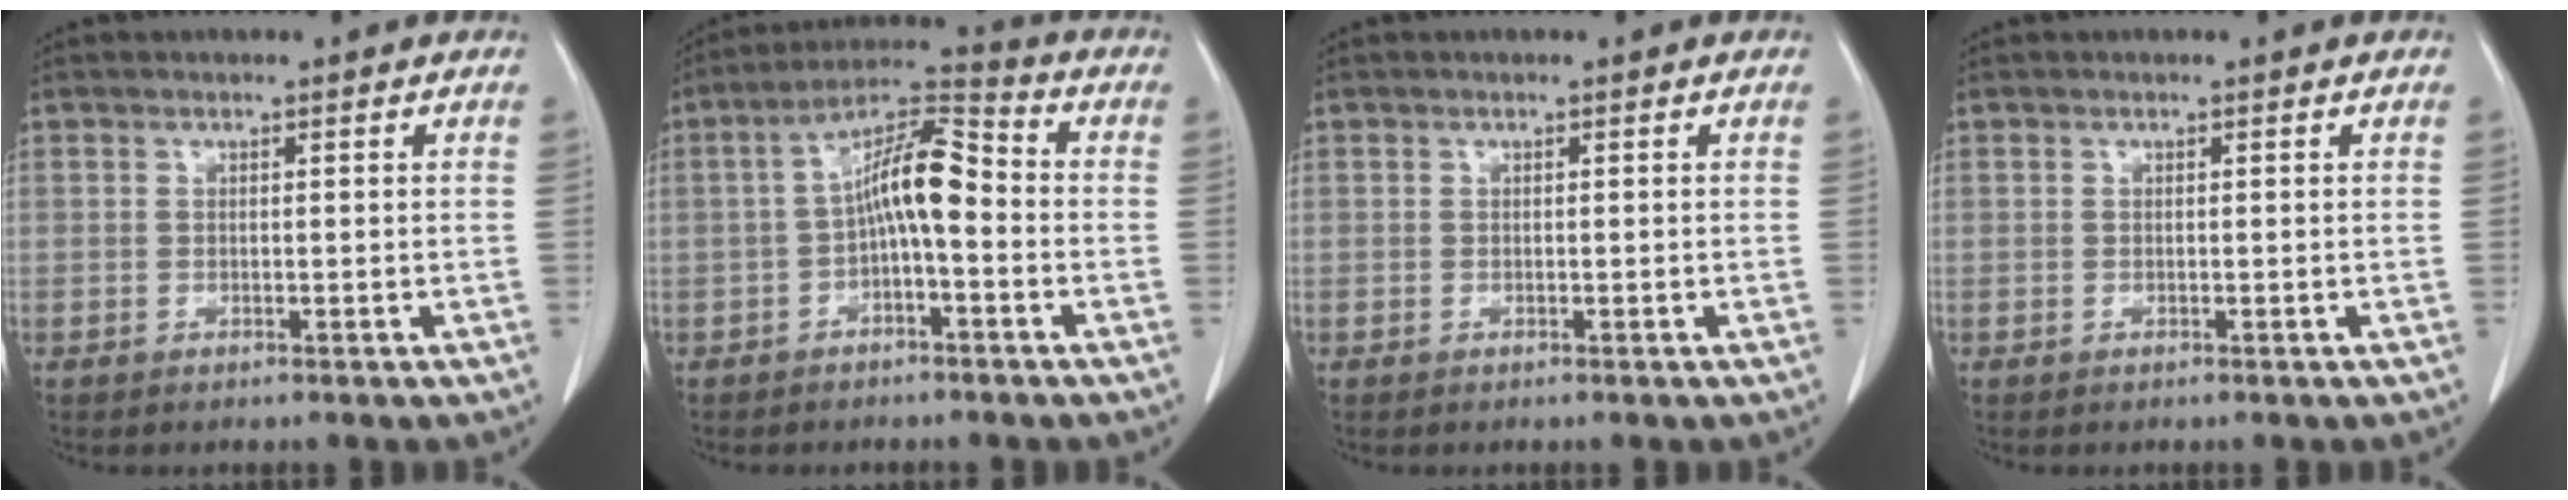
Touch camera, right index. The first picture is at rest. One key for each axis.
{"total": 9.3, "fx": -1.0, "fy": 2.5, "fz": 8.9, "tx": -0.162, "ty": 0.034, "tz": -0.021}
{"total": 0.0}
{"total": 0.0}